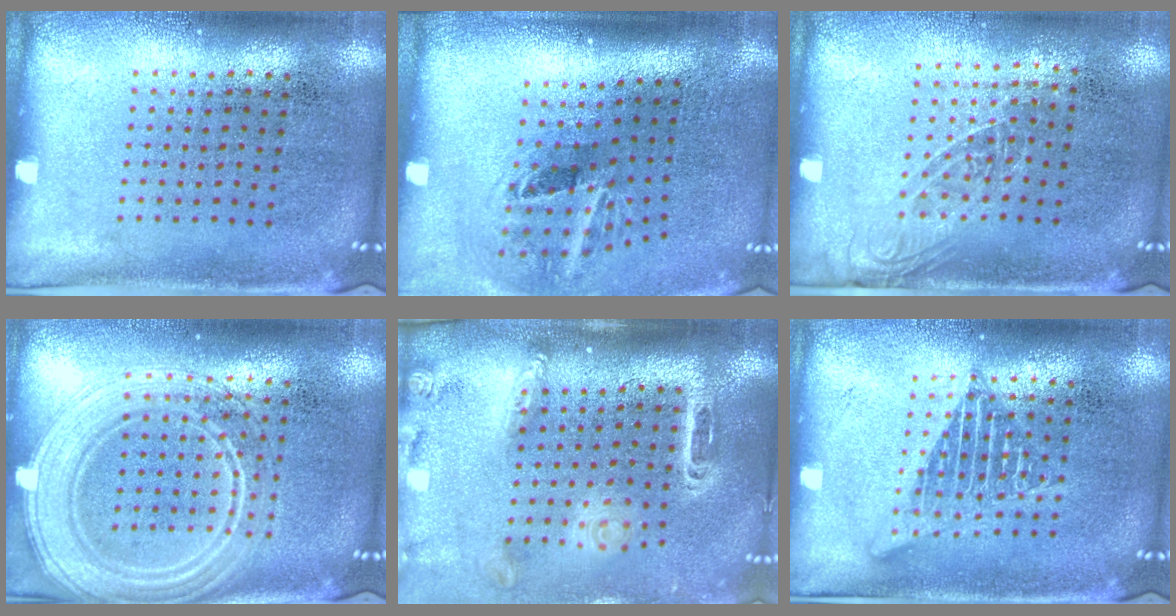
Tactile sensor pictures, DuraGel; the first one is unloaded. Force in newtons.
{"total": 2.0, "press": 1.2, "slide": 1.6}
{"total": 1.4, "press": 1.0, "slide": 0.9}
{"total": 3.0, "press": 3.0, "slide": 0.4}
{"total": 2.7, "press": 1.9, "slide": 1.8}
{"total": 2.6, "press": 2.5, "slide": 0.3}